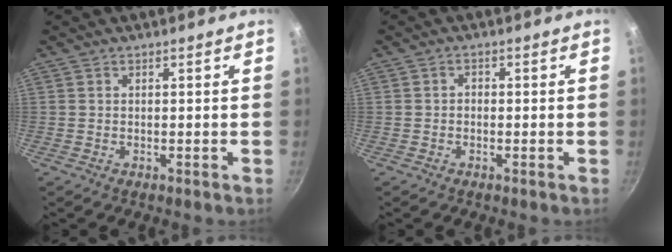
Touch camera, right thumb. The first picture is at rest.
{"total": 1.3, "force": [-0.2, 1.0, 0.7], "torque": [-0.012, 0.006, -0.006]}